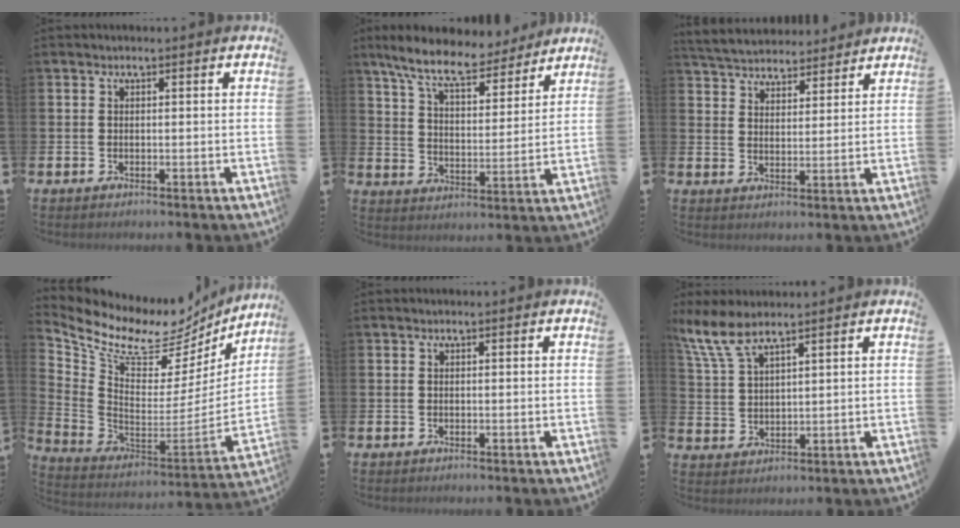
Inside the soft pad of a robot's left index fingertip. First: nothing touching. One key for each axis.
{"total": 9.8, "fx": 8.7, "fy": 2.3, "fz": 3.9, "tx": -0.109, "ty": -0.042, "tz": 0.156}
{"total": 5.2, "fx": 5.0, "fy": 1.1, "fz": 0.0, "tx": -0.028, "ty": -0.026, "tz": 0.091}
{"total": 8.8, "fx": 6.9, "fy": 4.5, "fz": 2.9, "tx": -0.097, "ty": -0.067, "tz": 0.114}
{"total": 0.0}
{"total": 6.3, "fx": 5.5, "fy": 1.1, "fz": 2.9, "tx": -0.080, "ty": -0.010, "tz": 0.102}